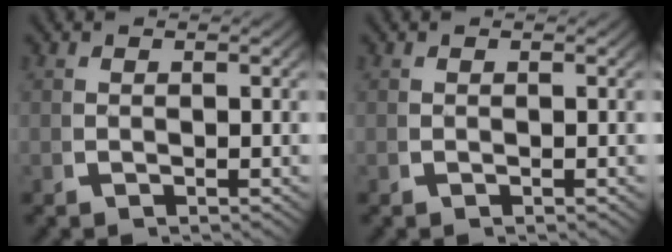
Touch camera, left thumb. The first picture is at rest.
{"total": 0.0}